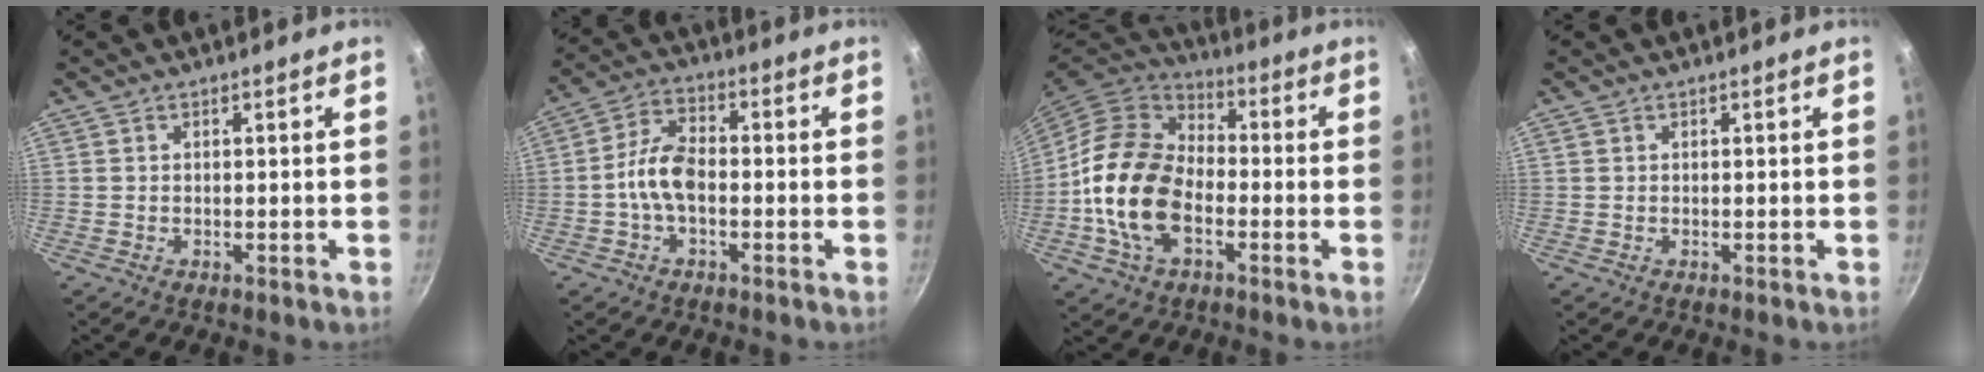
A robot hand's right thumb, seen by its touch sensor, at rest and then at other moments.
{"total": 7.5, "force": [-1.6, 4.2, 6.0], "torque": [-0.106, 0.034, -0.040]}
{"total": 17.3, "force": [-3.6, 11.2, 12.7], "torque": [-0.210, 0.029, -0.081]}
{"total": 0.0}